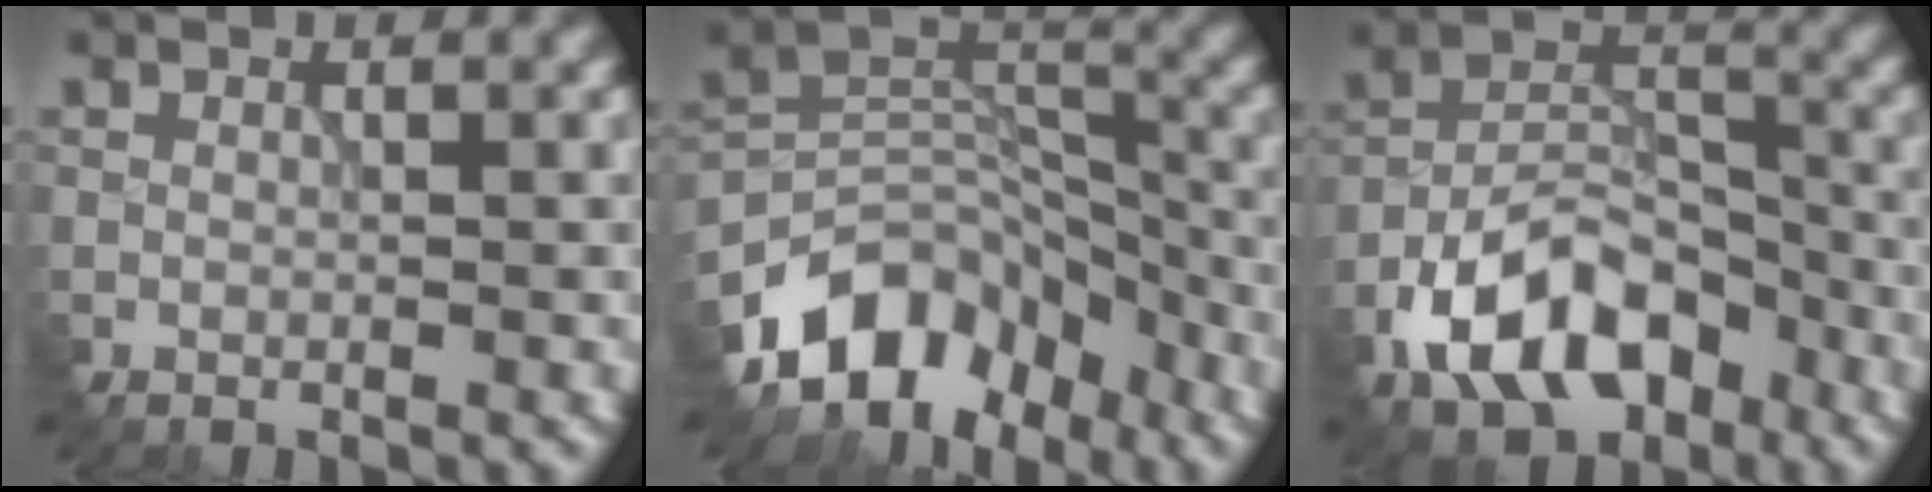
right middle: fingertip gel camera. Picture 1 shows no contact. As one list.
[{"total": 9.1, "force": [-6.7, 5.4, 3.0], "torque": [-0.046, 0.010, -0.123]}, {"total": 8.3, "force": [-5.4, 4.5, 4.4], "torque": [-0.086, 0.012, -0.100]}]